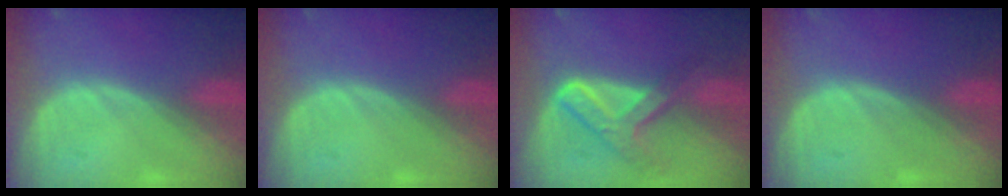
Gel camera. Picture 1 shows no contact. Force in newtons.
{"total": 0.0}
{"total": 7.9, "press": 6.4, "slide": 4.5}
{"total": 0.0}